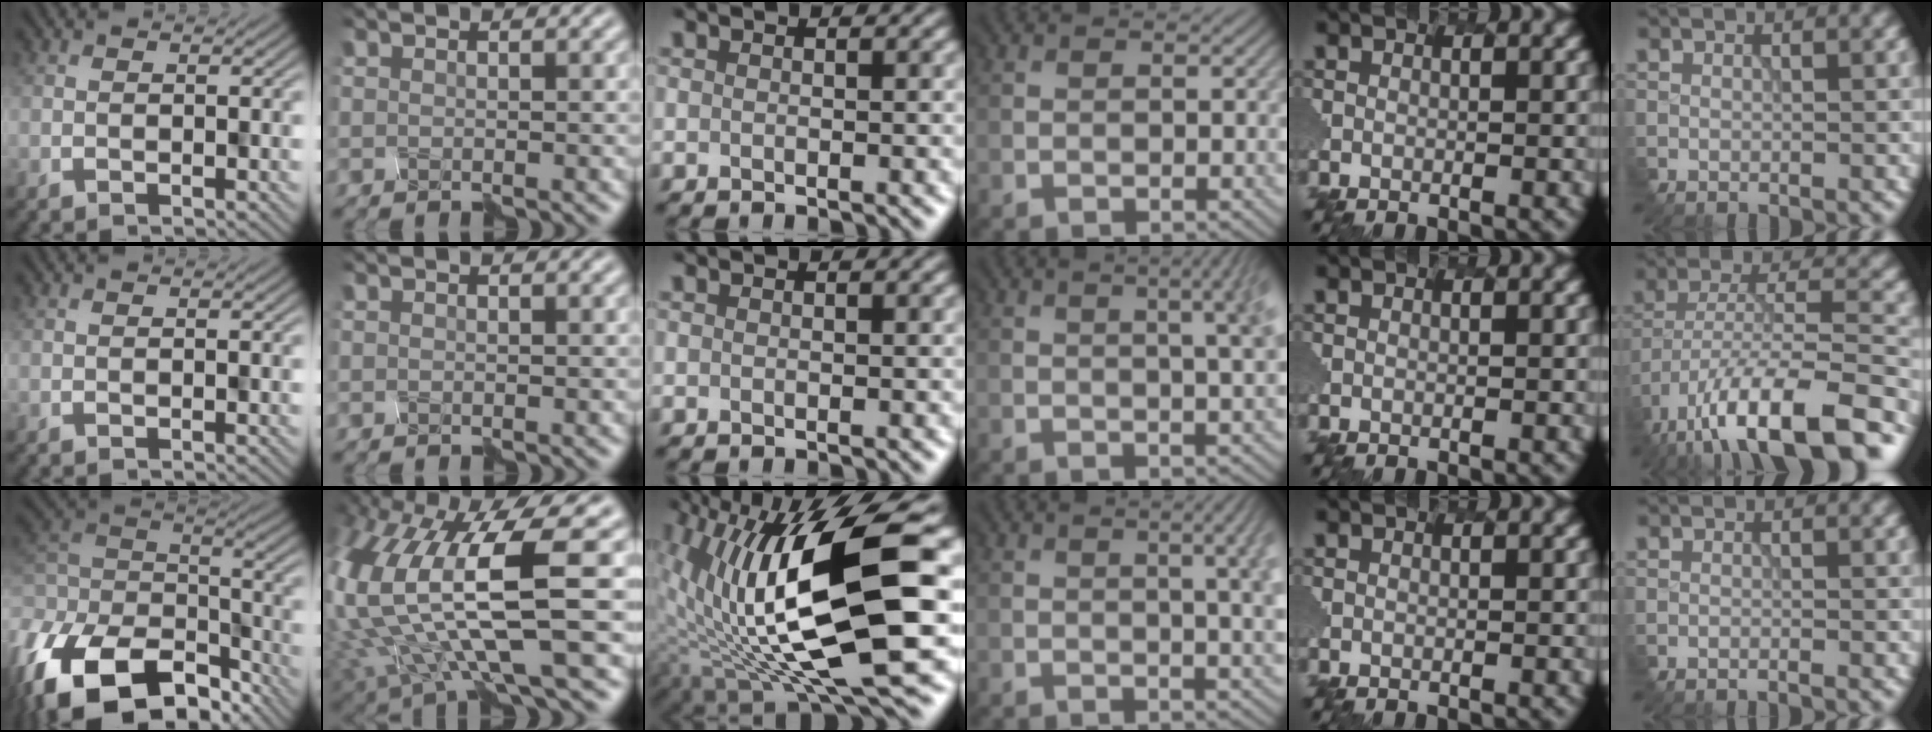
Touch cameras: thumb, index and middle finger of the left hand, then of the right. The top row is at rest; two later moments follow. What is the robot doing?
{"motion": "disassemble", "object": "spray bottle"}